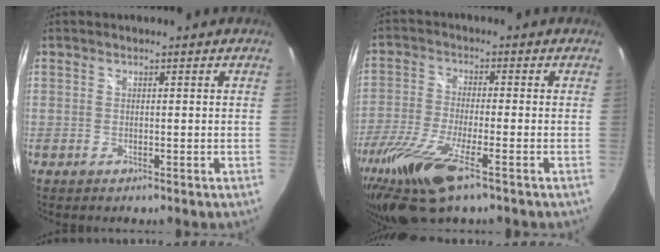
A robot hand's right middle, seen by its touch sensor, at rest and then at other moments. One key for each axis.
{"total": 15.3, "fx": -9.3, "fy": 3.0, "fz": 11.7, "tx": -0.257, "ty": -0.058, "tz": -0.176}